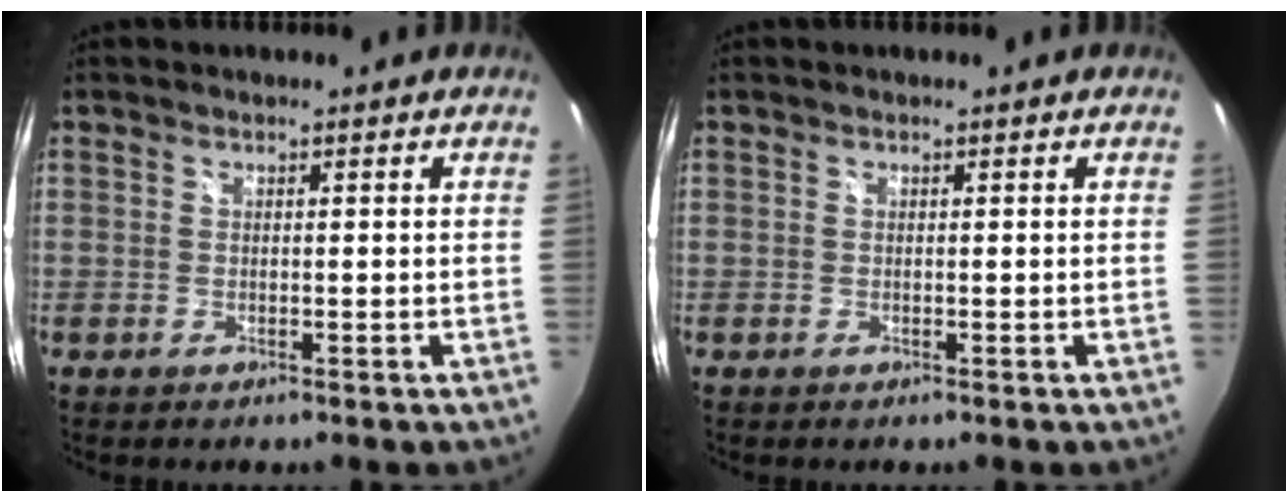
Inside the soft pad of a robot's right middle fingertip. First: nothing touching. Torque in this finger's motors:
{"motor_torque": [-0.05, -0.05, 0.01, 0.01]}